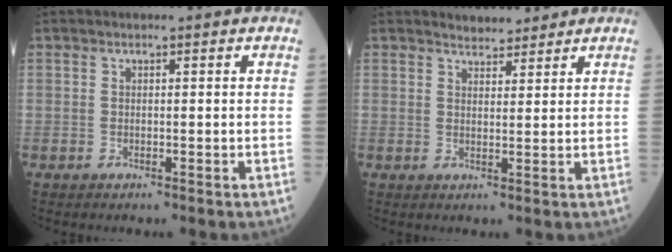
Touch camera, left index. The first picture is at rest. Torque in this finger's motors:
{"motor_torque": [0.25, -0.24, -0.02, 0.01]}